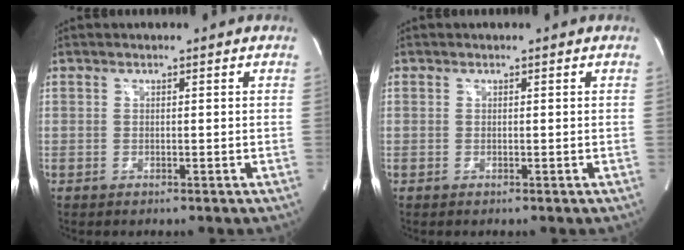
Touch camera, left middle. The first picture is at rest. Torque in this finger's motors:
{"motor_torque": [0.40, -0.31, 0.23, 0.04]}